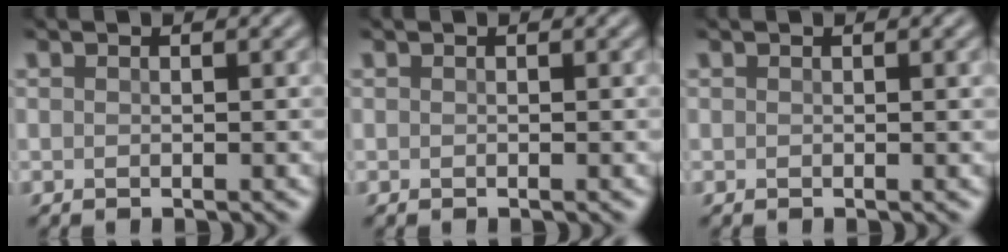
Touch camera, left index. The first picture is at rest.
{"total": 0.0}
{"total": 0.5, "force": [0.2, 0.1, 0.5], "torque": [-0.005, 0.002, 0.002]}